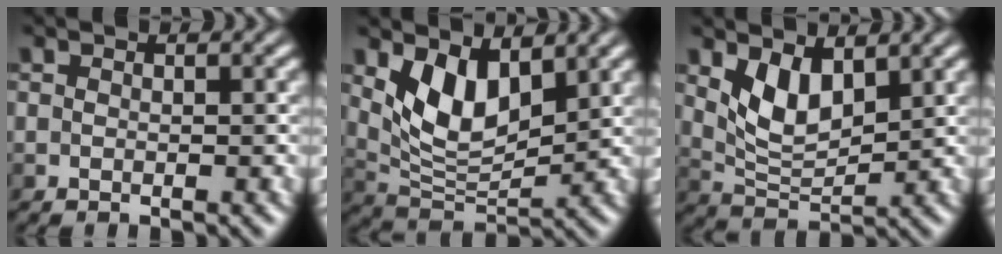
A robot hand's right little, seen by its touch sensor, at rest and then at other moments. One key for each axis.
{"total": 4.9, "fx": 2.0, "fy": 2.5, "fz": 3.8, "tx": -0.077, "ty": -0.015, "tz": 0.036}
{"total": 3.5, "fx": 1.4, "fy": 1.8, "fz": 2.7, "tx": -0.058, "ty": -0.011, "tz": 0.026}